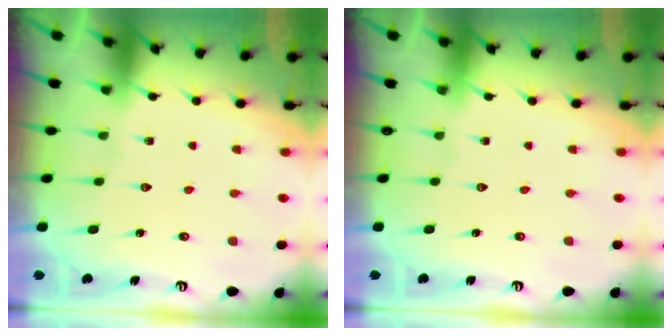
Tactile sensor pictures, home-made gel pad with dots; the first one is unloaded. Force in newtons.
{"total": 0.0}